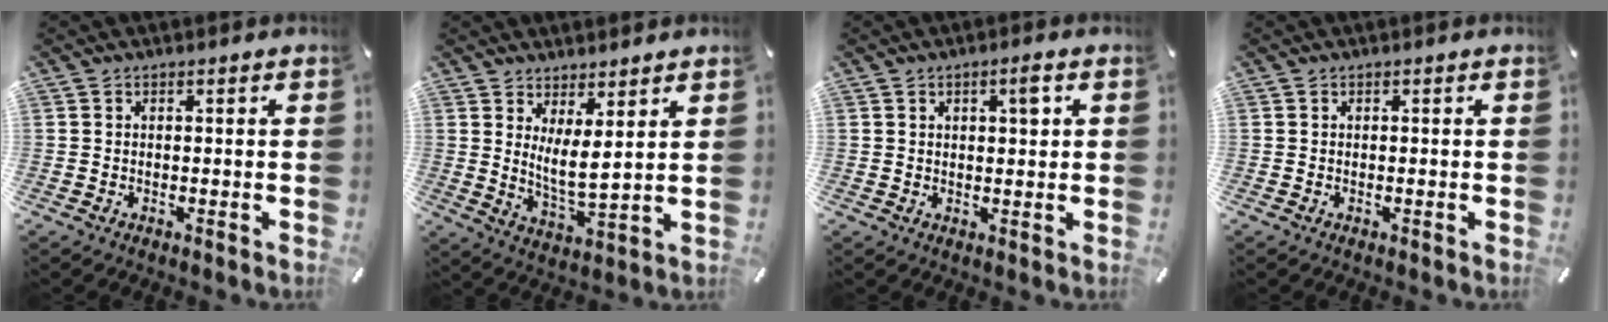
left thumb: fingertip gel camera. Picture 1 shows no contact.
{"total": 6.1, "force": [3.4, 1.7, 4.8], "torque": [-0.086, -0.025, 0.062]}
{"total": 3.7, "force": [1.4, 1.3, 3.2], "torque": [-0.056, 0.002, 0.020]}
{"total": 0.0}